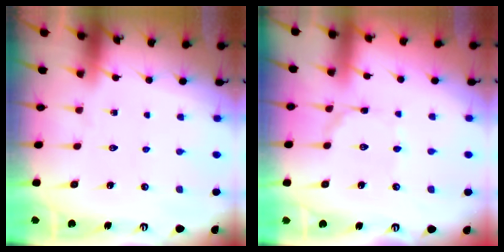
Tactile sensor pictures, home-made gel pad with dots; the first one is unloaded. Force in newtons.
{"total": 1.6, "press": 1.6, "slide": 0.1}